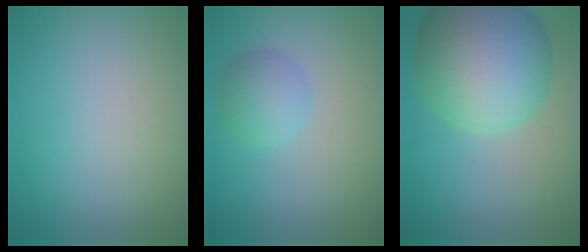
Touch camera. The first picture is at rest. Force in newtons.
{"total": 2.4, "press": 2.4, "slide": 0.0}
{"total": 11.3, "press": 11.3, "slide": 0.3}